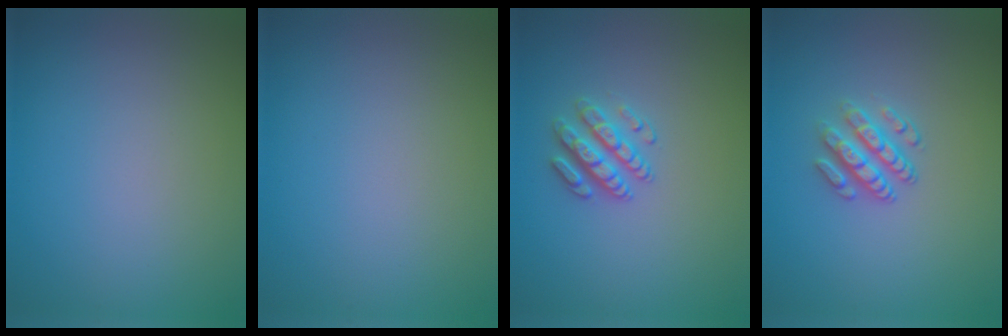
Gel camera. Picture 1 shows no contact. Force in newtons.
{"total": 0.0}
{"total": 2.6, "press": 2.5, "slide": 0.7}
{"total": 2.9, "press": 2.4, "slide": 1.6}